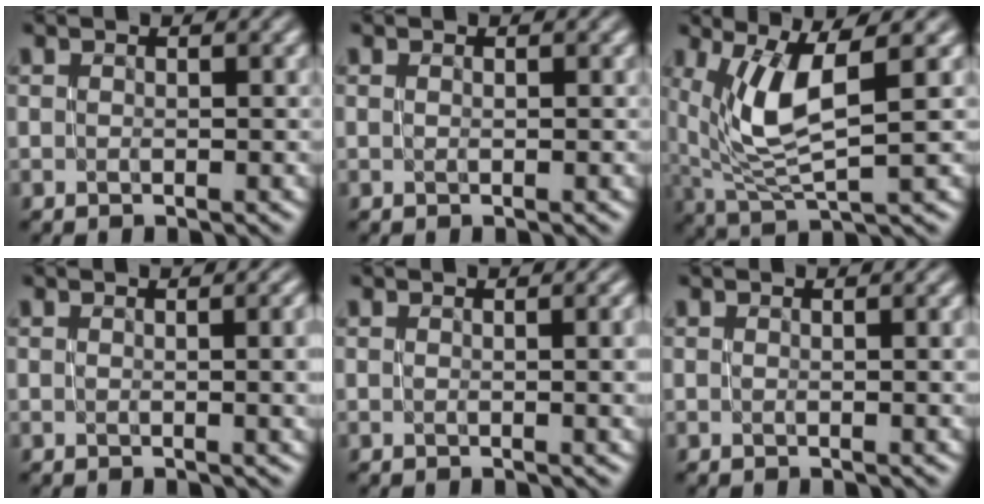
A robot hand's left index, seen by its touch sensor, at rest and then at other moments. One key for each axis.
{"total": 0.0}
{"total": 6.1, "fx": 1.8, "fy": 1.7, "fz": 5.6, "tx": -0.114, "ty": -0.002, "tz": 0.041}
{"total": 4.5, "fx": 0.1, "fy": 1.8, "fz": 4.1, "tx": -0.030, "ty": 0.007, "tz": 0.001}
{"total": 3.6, "fx": 0.1, "fy": 1.4, "fz": 3.4, "tx": -0.030, "ty": 0.007, "tz": 0.000}
{"total": 2.0, "fx": 0.1, "fy": 0.7, "fz": 1.9, "tx": -0.021, "ty": 0.004, "tz": -0.001}